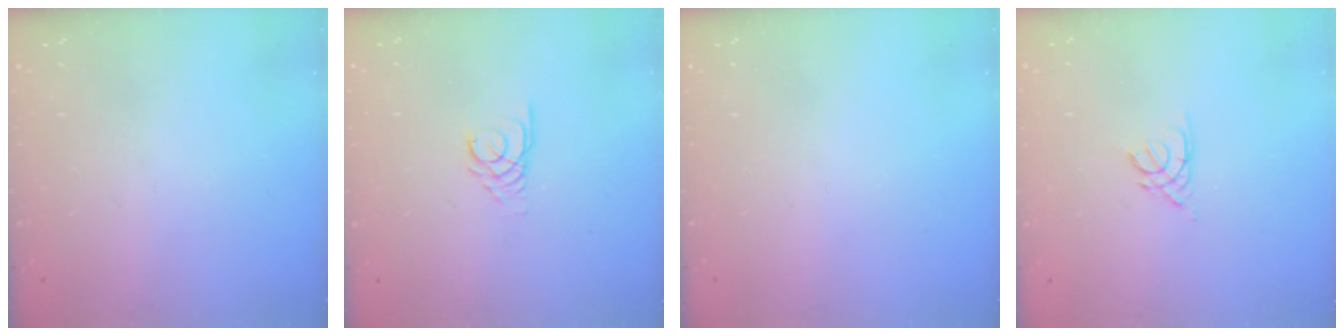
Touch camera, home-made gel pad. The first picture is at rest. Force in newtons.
{"total": 4.8, "press": 4.8, "slide": 0.3}
{"total": 0.0}
{"total": 2.2, "press": 2.2, "slide": 0.4}